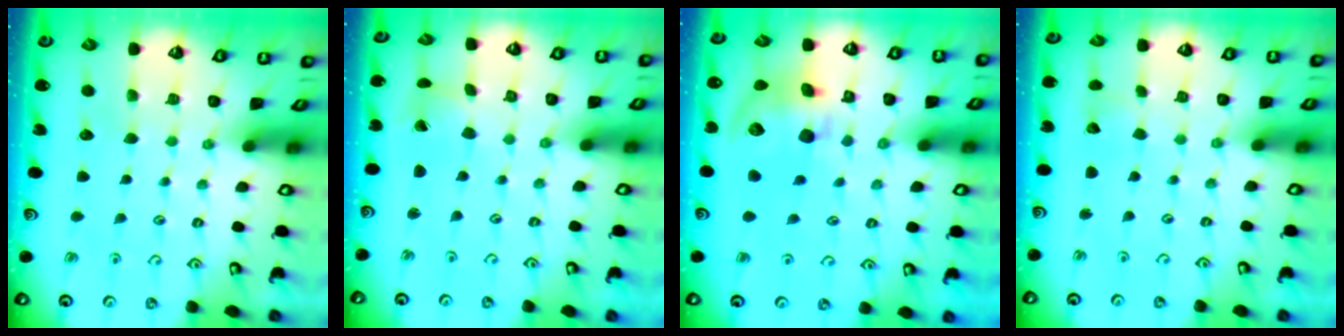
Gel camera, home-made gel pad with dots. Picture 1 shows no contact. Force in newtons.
{"total": 1.7, "press": 1.7, "slide": 0.2}
{"total": 13.1, "press": 13.0, "slide": 2.0}
{"total": 3.1, "press": 3.1, "slide": 0.2}